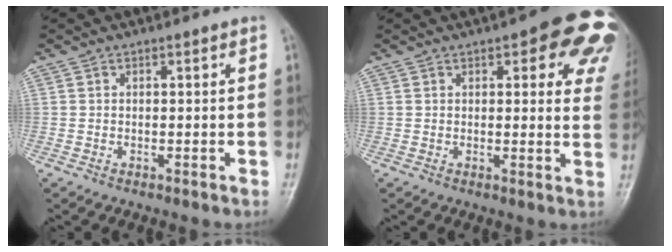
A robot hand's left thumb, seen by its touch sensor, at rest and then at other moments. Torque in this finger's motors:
{"motor_torque": [0.49, 0.48, 0.55, -0.09, 0.05]}